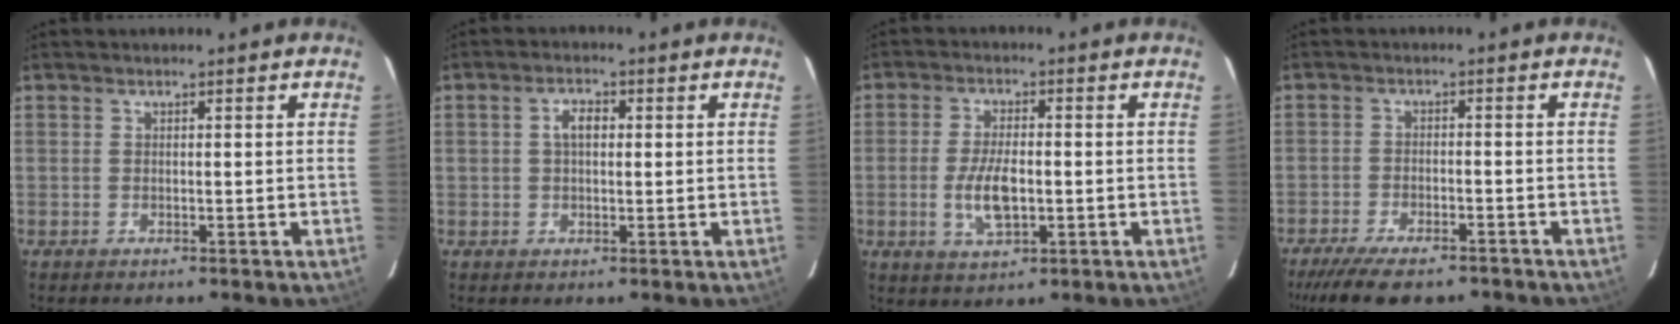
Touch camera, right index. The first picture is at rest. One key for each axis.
{"total": 3.3, "fx": 0.5, "fy": 2.0, "fz": 2.6, "tx": -0.046, "ty": 0.011, "tz": 0.011}
{"total": 7.4, "fx": -1.4, "fy": 3.2, "fz": 6.6, "tx": -0.131, "ty": -0.006, "tz": -0.024}
{"total": 12.6, "fx": -10.2, "fy": 3.8, "fz": 6.4, "tx": -0.142, "ty": -0.030, "tz": -0.160}